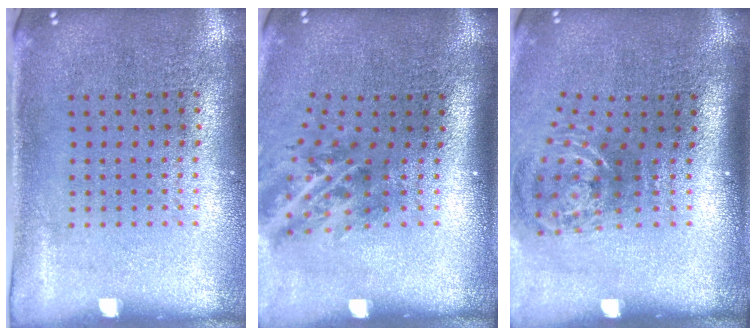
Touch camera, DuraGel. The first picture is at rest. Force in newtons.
{"total": 1.9, "press": 1.3, "slide": 1.5}
{"total": 1.8, "press": 1.2, "slide": 1.3}